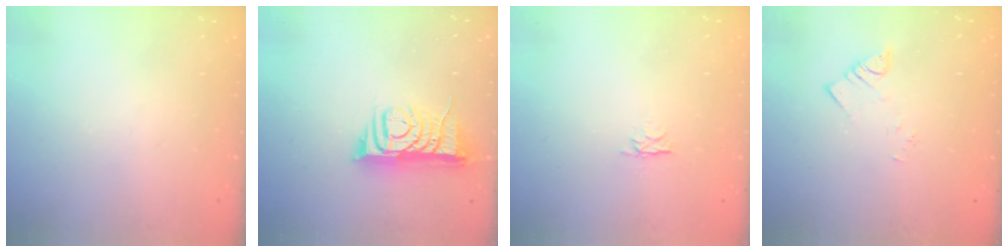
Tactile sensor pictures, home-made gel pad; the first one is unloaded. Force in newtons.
{"total": 8.0, "press": 8.0, "slide": 0.4}
{"total": 2.8, "press": 2.7, "slide": 0.4}
{"total": 2.2, "press": 2.2, "slide": 0.2}